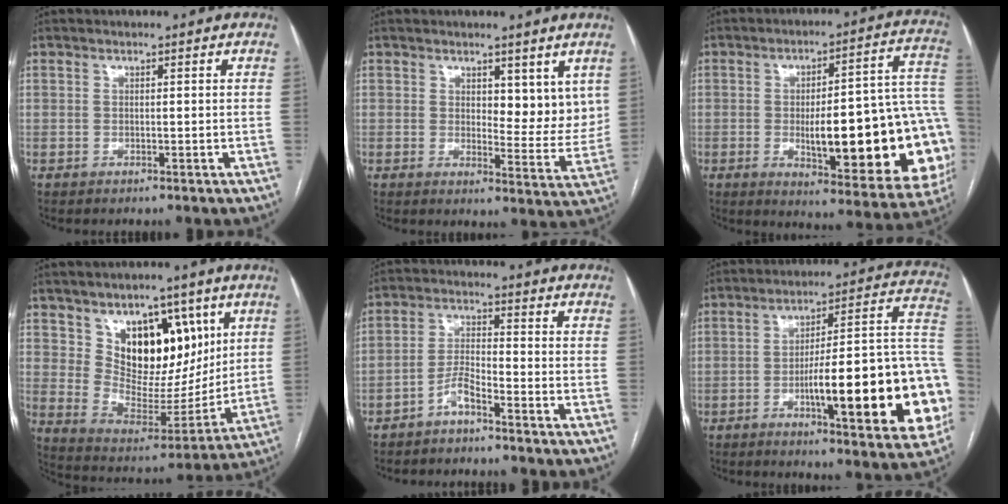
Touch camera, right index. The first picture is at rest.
{"total": 6.6, "force": [3.3, 3.3, 4.7], "torque": [-0.046, -0.013, 0.049]}
{"total": 26.7, "force": [-4.3, 6.1, 25.6], "torque": [-0.250, 0.018, -0.041]}
{"total": 14.7, "force": [6.4, 8.1, 10.5], "torque": [-0.158, 0.002, 0.127]}
{"total": 4.0, "force": [-3.1, 0.6, 2.5], "torque": [-0.052, 0.006, -0.063]}
{"total": 24.7, "force": [-6.0, 3.9, 23.7], "torque": [-0.247, 0.016, -0.078]}